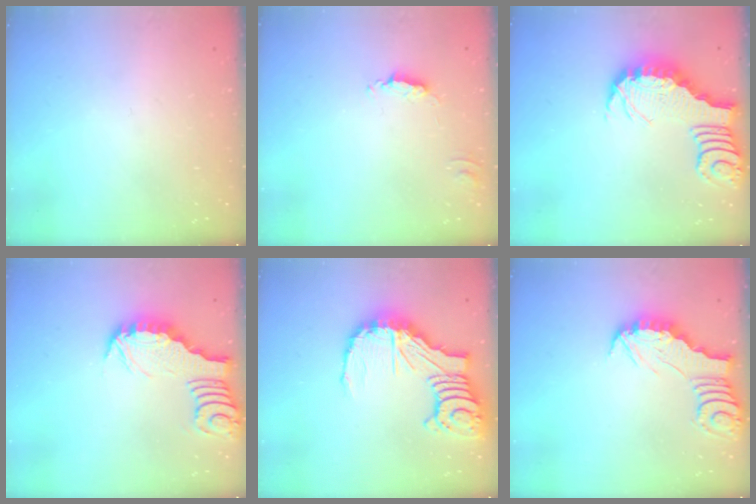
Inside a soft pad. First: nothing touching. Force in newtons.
{"total": 2.0, "press": 2.0, "slide": 0.2}
{"total": 3.0, "press": 2.9, "slide": 0.6}
{"total": 3.0, "press": 3.0, "slide": 0.2}
{"total": 19.0, "press": 18.9, "slide": 2.0}
{"total": 2.9, "press": 2.9, "slide": 0.3}